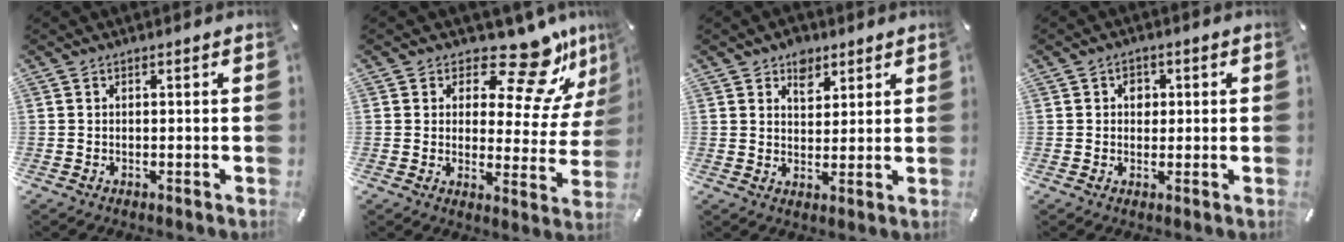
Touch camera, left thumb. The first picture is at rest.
{"total": 15.2, "force": [11.5, 5.3, 8.4], "torque": [-0.106, -0.098, 0.189]}
{"total": 5.2, "force": [3.4, 3.6, 1.8], "torque": [-0.006, -0.016, 0.055]}
{"total": 3.2, "force": [0.3, 2.6, 1.8], "torque": [-0.013, 0.000, -0.003]}